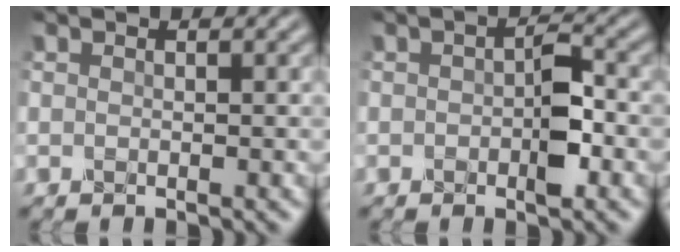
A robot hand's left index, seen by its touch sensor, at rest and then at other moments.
{"total": 3.1, "force": [-0.6, 1.3, 2.8], "torque": [-0.042, 0.003, -0.012]}